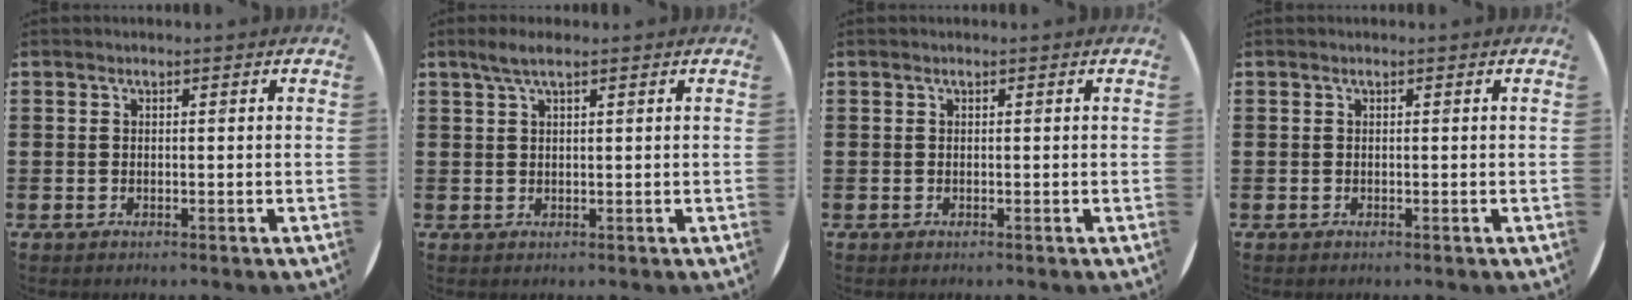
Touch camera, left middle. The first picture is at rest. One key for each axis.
{"total": 2.5, "fx": 1.7, "fy": 0.3, "fz": 1.8, "tx": -0.036, "ty": 0.005, "tz": 0.029}
{"total": 0.0}
{"total": 0.0}